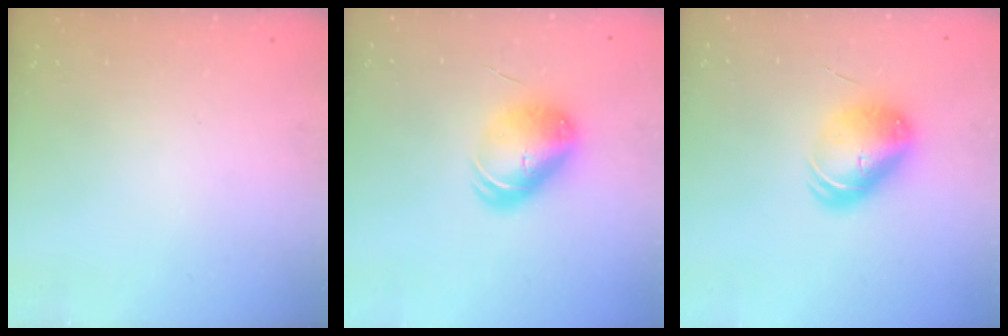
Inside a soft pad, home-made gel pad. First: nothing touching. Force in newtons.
{"total": 8.8, "press": 8.6, "slide": 1.4}
{"total": 8.8, "press": 8.6, "slide": 1.4}